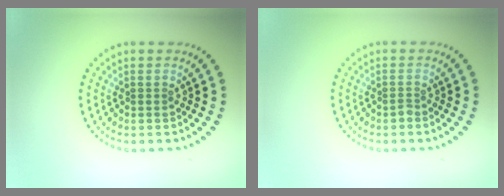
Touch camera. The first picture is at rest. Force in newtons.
{"total": 0.6, "press": 0.3, "slide": 0.5}